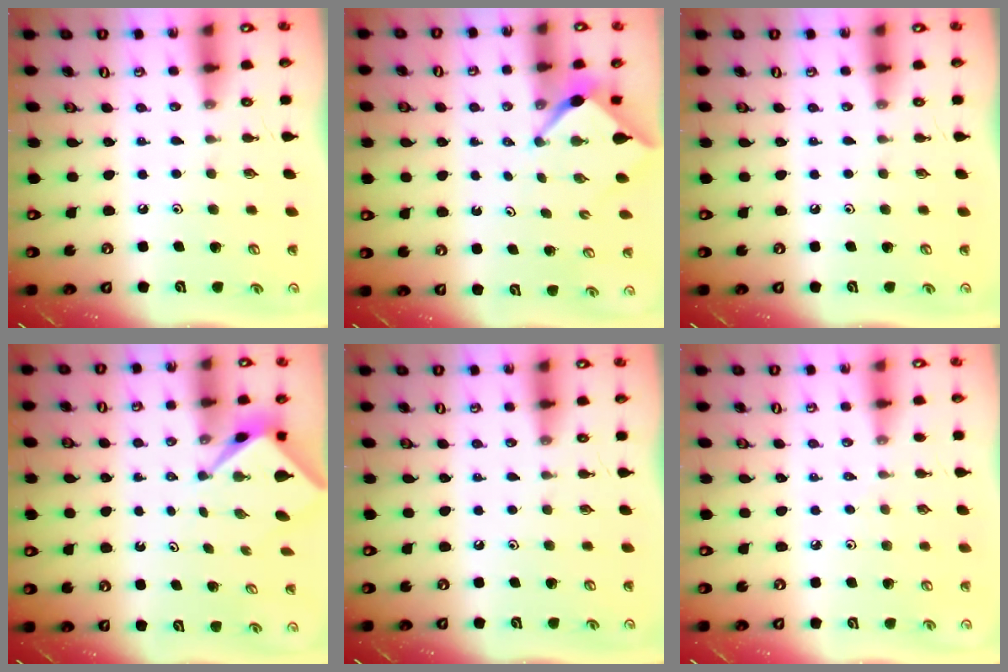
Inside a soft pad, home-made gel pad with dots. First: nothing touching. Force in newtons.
{"total": 2.7, "press": 2.6, "slide": 0.3}
{"total": 0.0}
{"total": 2.3, "press": 2.3, "slide": 0.3}
{"total": 0.0}
{"total": 1.1, "press": 1.0, "slide": 0.4}